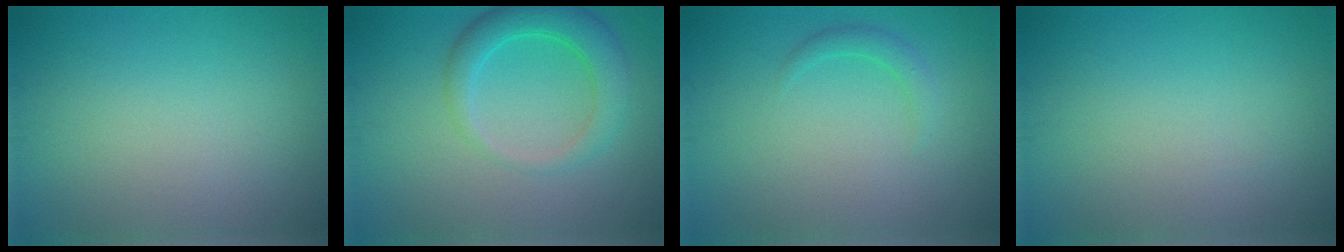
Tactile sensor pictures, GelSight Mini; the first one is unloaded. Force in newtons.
{"total": 4.1, "press": 4.1, "slide": 0.2}
{"total": 1.3, "press": 1.3, "slide": 0.1}
{"total": 0.0}